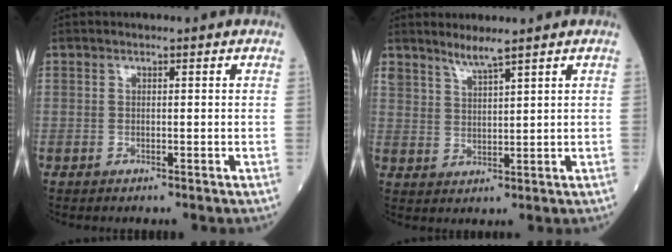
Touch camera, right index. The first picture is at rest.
{"total": 3.5, "force": [3.1, -0.2, 1.6], "torque": [-0.037, -0.004, 0.065]}